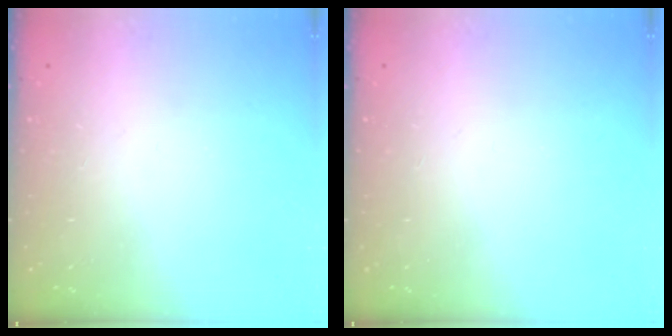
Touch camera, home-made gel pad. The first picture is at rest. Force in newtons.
{"total": 0.0}